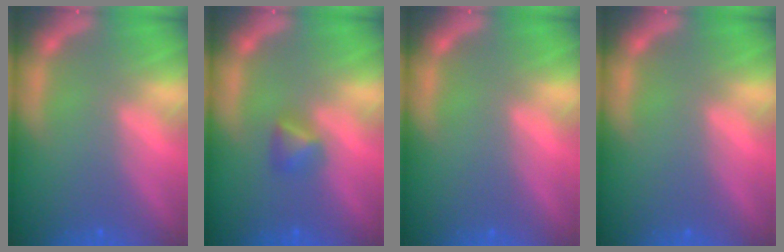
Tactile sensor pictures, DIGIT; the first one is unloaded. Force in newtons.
{"total": 1.9}
{"total": 0.0}
{"total": 0.0}